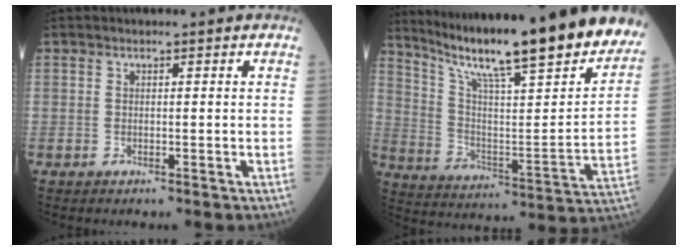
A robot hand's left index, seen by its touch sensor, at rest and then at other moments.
{"total": 28.2, "force": [23.8, 2.2, 15.0], "torque": [-0.246, -0.066, 0.335]}